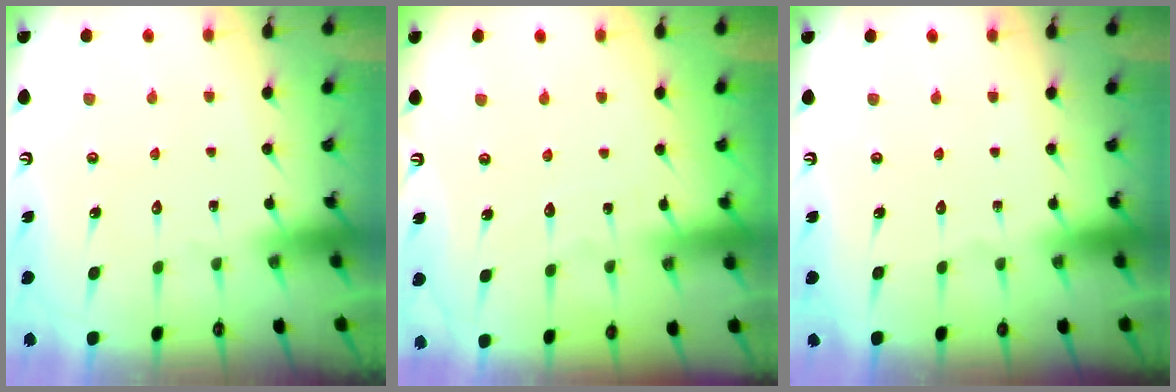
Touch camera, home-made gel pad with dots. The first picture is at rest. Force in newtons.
{"total": 2.6, "press": 2.6, "slide": 0.2}
{"total": 0.0}